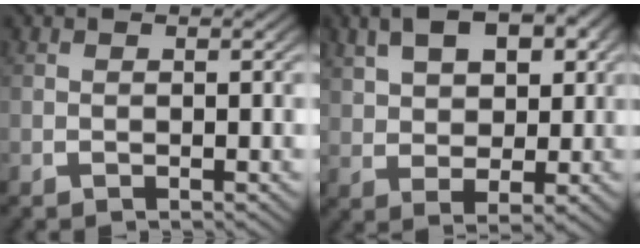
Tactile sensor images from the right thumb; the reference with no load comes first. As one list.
[{"total": 6.6, "force": [2.9, 3.7, 4.7], "torque": [-0.067, 0.007, 0.054]}]